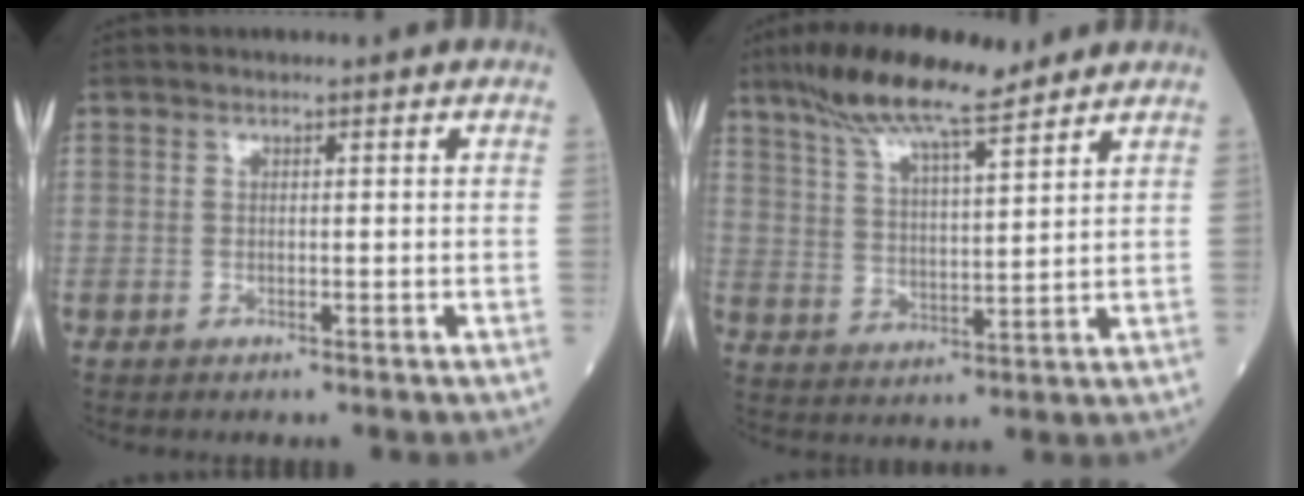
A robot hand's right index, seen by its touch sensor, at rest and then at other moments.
{"total": 12.5, "force": [9.8, 1.7, 7.7], "torque": [-0.142, 0.012, 0.173]}